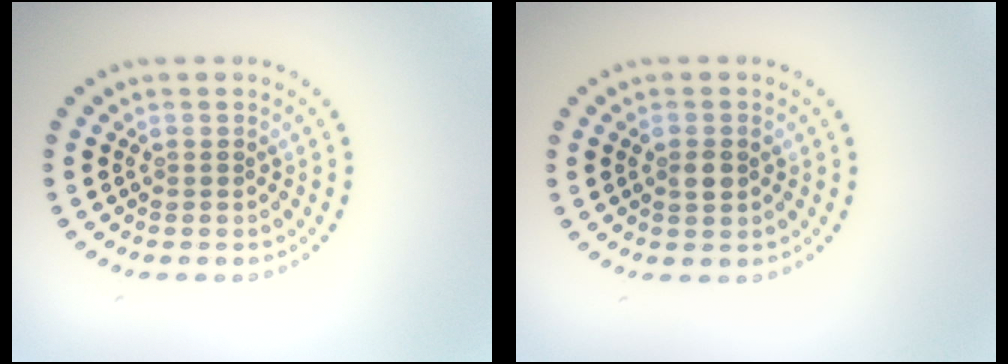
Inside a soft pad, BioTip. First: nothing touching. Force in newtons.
{"total": 1.5, "press": 1.5, "slide": 0.3}